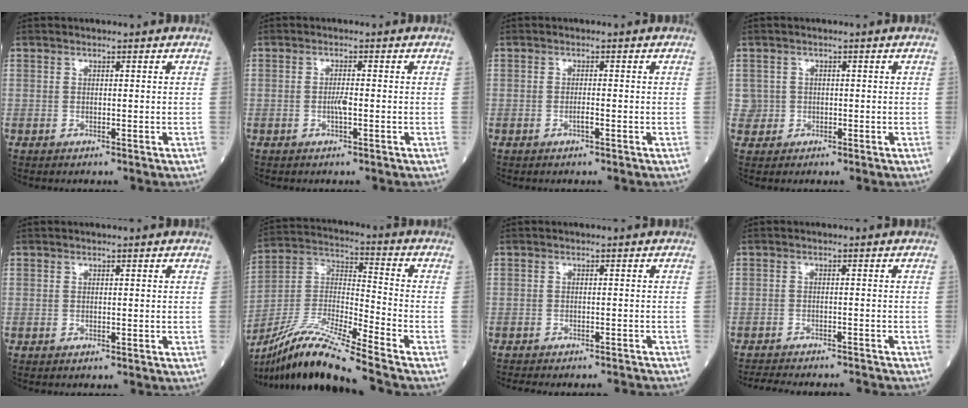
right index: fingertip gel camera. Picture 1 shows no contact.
{"total": 1.7, "force": [-0.4, 0.2, 1.6], "torque": [-0.033, 0.000, -0.009]}
{"total": 1.1, "force": [-0.5, 0.1, 1.0], "torque": [-0.019, 0.001, -0.010]}
{"total": 1.9, "force": [-0.1, 1.8, -0.3], "torque": [0.014, 0.008, -0.003]}
{"total": 0.0}
{"total": 17.2, "force": [-14.3, -0.8, 9.6], "torque": [-0.204, -0.011, -0.270]}
{"total": 8.8, "force": [-8.4, 0.6, 2.4], "torque": [-0.024, -0.006, -0.103]}
{"total": 11.1, "force": [-10.5, 1.3, 3.3], "torque": [-0.053, -0.002, -0.142]}